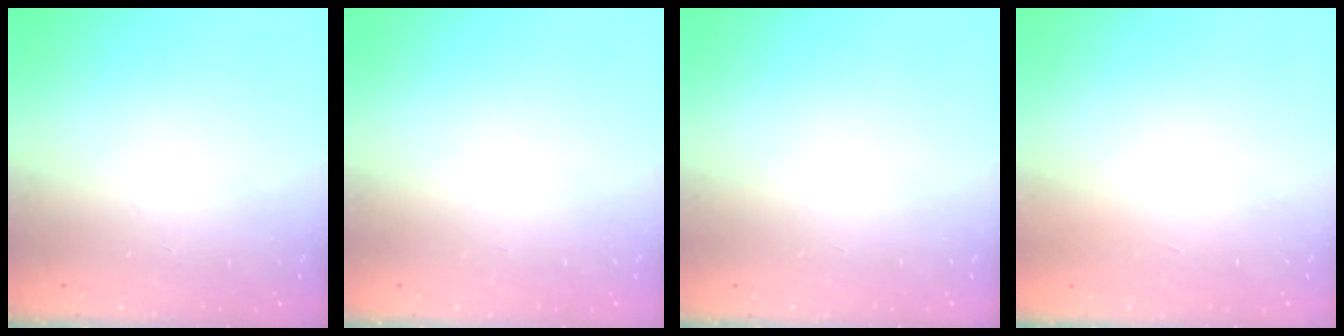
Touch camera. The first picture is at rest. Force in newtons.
{"total": 0.0}
{"total": 0.0}
{"total": 1.6, "press": 1.6, "slide": 0.1}